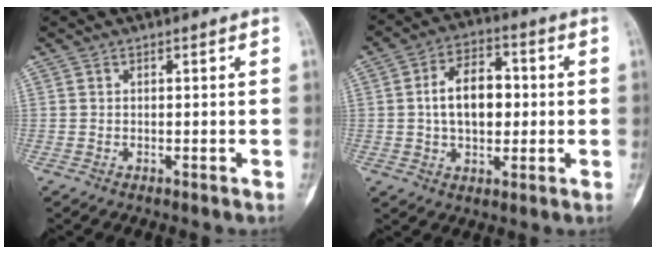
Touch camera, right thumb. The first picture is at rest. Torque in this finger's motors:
{"motor_torque": [1.47, 1.46, 0.74, -0.61, 0.27]}